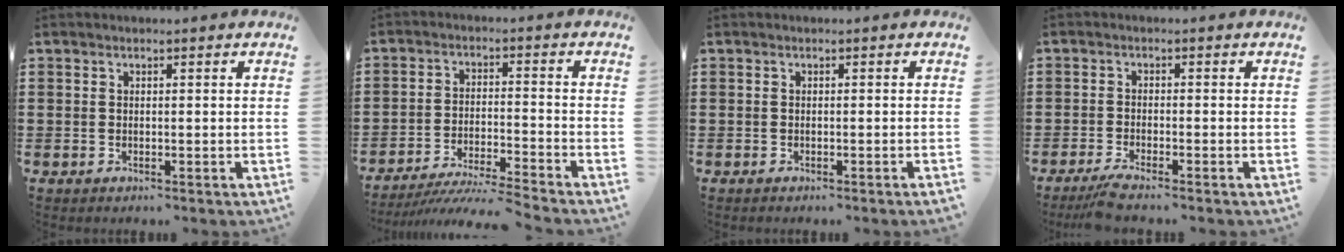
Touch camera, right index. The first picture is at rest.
{"total": 5.1, "force": [-4.8, -0.7, 1.6], "torque": [-0.037, -0.019, -0.097]}
{"total": 0.5, "force": [-0.4, -0.2, 0.2], "torque": [-0.003, -0.001, -0.008]}
{"total": 2.2, "force": [-2.0, -0.3, 1.0], "torque": [-0.023, -0.004, -0.040]}